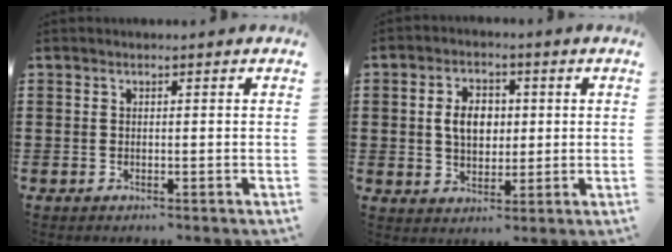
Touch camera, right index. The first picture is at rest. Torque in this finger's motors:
{"motor_torque": [0.84, 0.64, 0.25, 0.12]}